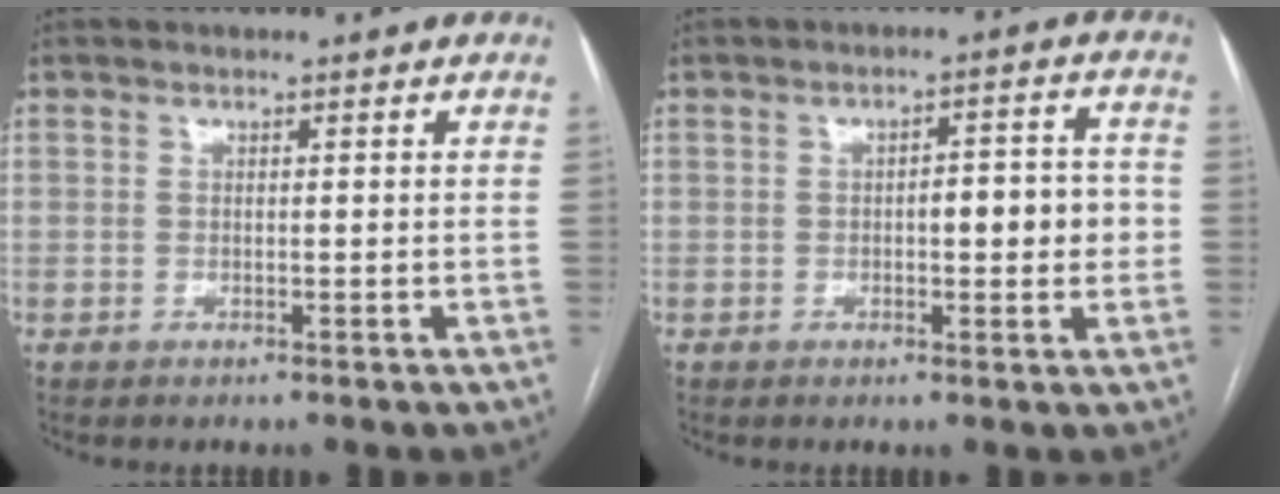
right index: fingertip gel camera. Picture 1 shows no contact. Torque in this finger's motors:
{"motor_torque": [0.59, -0.04, 0.21, 0.06]}